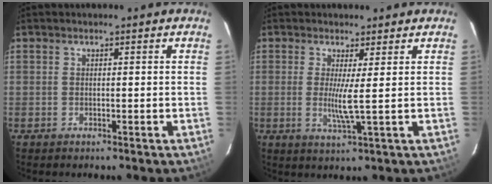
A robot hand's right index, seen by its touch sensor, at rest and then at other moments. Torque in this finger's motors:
{"motor_torque": [0.15, 0.30, 0.31, 0.06]}